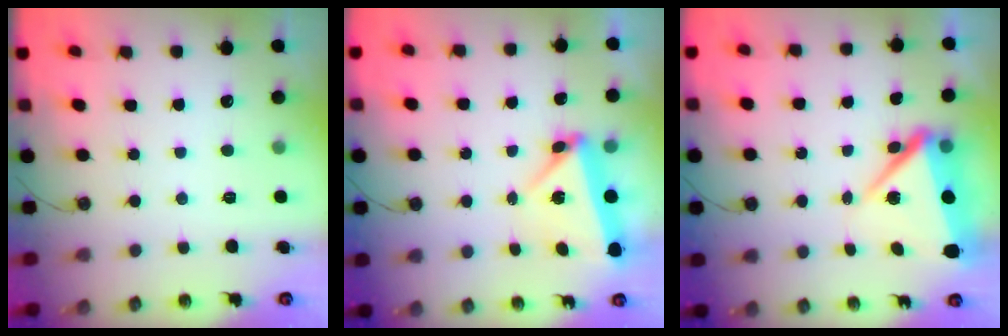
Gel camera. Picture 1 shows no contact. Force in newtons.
{"total": 5.6, "press": 4.6, "slide": 3.2}
{"total": 12.3, "press": 6.8, "slide": 10.2}